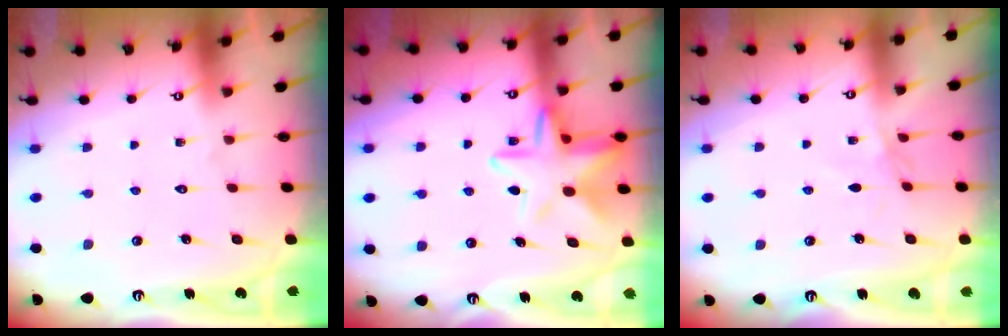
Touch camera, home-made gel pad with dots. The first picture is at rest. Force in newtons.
{"total": 13.0, "press": 13.0, "slide": 1.3}
{"total": 1.8, "press": 1.8, "slide": 0.4}